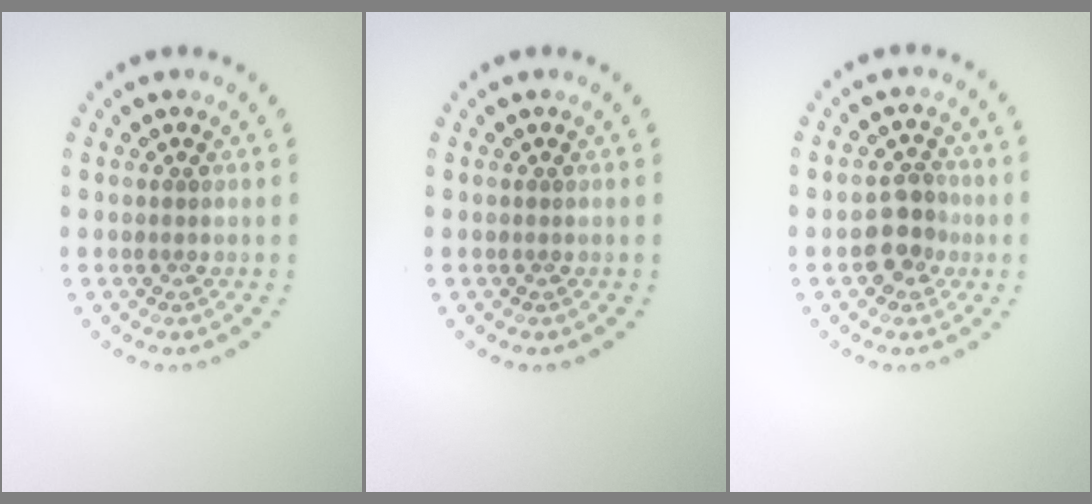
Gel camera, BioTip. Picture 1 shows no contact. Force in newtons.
{"total": 0.0}
{"total": 3.4, "press": 3.2, "slide": 1.0}